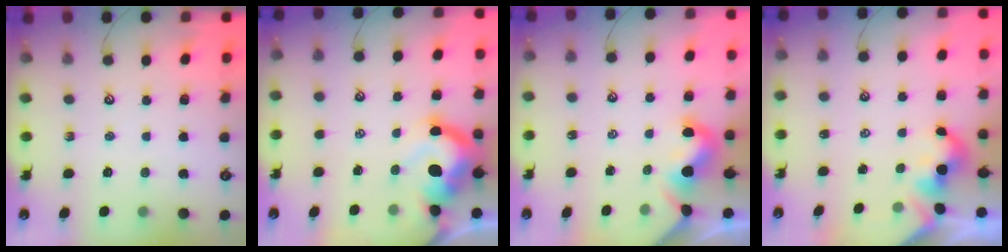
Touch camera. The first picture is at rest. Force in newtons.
{"total": 10.8, "press": 10.6, "slide": 2.1}
{"total": 3.0, "press": 2.9, "slide": 0.5}
{"total": 1.9, "press": 1.9, "slide": 0.2}